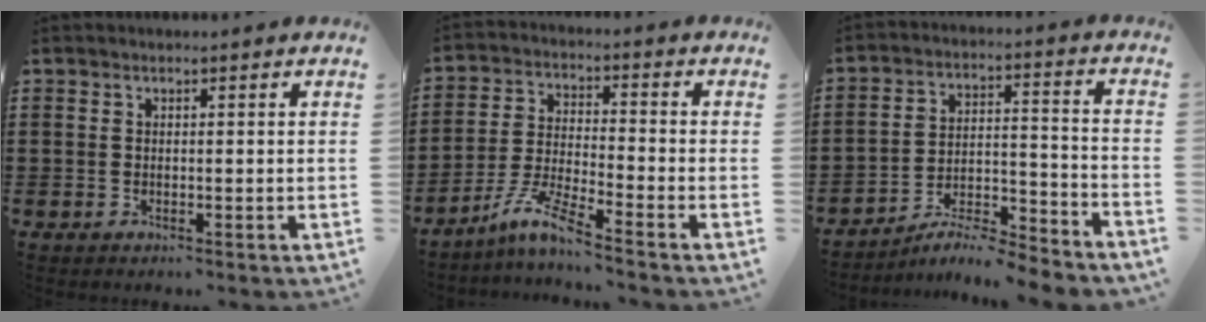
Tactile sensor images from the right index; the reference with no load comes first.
{"total": 6.9, "force": [-5.6, -0.1, 4.0], "torque": [-0.099, -0.017, -0.114]}
{"total": 6.5, "force": [-6.3, 0.0, 1.8], "torque": [-0.023, 0.003, -0.123]}